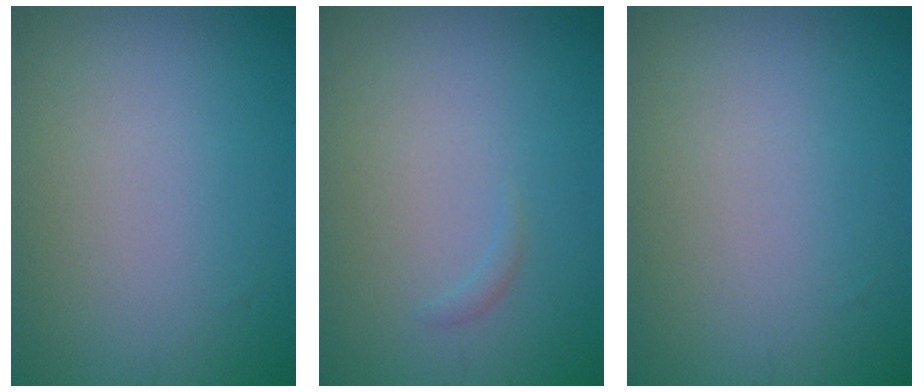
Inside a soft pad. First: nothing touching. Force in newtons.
{"total": 0.5, "press": 0.5, "slide": 0.1}
{"total": 0.0}